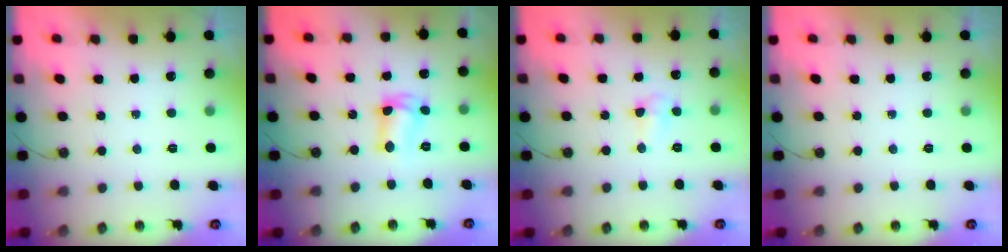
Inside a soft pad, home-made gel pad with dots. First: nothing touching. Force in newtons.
{"total": 7.0, "press": 6.9, "slide": 0.8}
{"total": 4.9, "press": 4.8, "slide": 0.8}
{"total": 0.0}